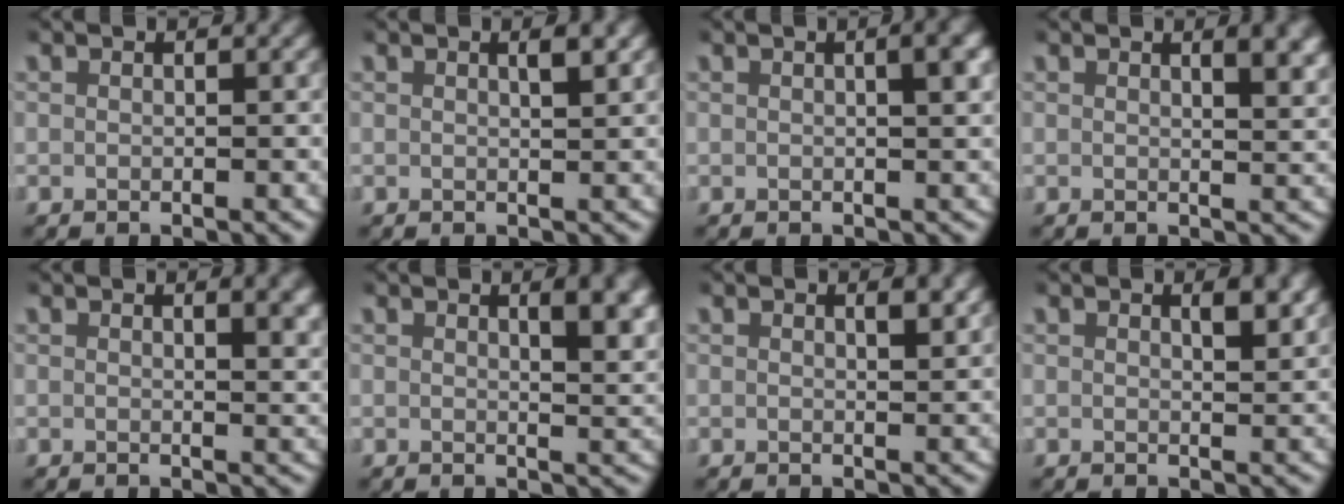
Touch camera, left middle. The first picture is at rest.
{"total": 1.3, "force": [0.7, 0.1, 1.1], "torque": [-0.017, -0.001, 0.012]}
{"total": 1.9, "force": [0.5, 0.2, 1.8], "torque": [-0.025, 0.005, 0.006]}
{"total": 2.2, "force": [1.4, 0.2, 1.8], "torque": [-0.019, -0.006, 0.023]}
{"total": 1.7, "force": [1.1, 0.1, 1.3], "torque": [-0.014, -0.004, 0.016]}
{"total": 3.5, "force": [1.7, 0.7, 2.9], "torque": [-0.033, -0.006, 0.029]}
{"total": 1.0, "force": [0.7, 0.1, 0.7], "torque": [-0.007, -0.001, 0.012]}
{"total": 1.6, "force": [1.0, 0.2, 1.2], "torque": [-0.012, -0.003, 0.017]}